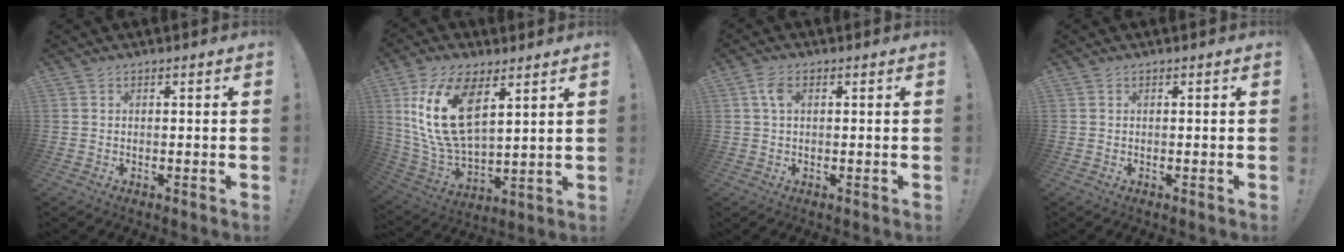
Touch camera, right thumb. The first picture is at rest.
{"total": 18.8, "force": [7.8, 9.9, 13.9], "torque": [-0.291, -0.032, 0.135]}
{"total": 3.8, "force": [1.0, 2.2, 2.9], "torque": [-0.060, 0.008, 0.017]}
{"total": 0.0}